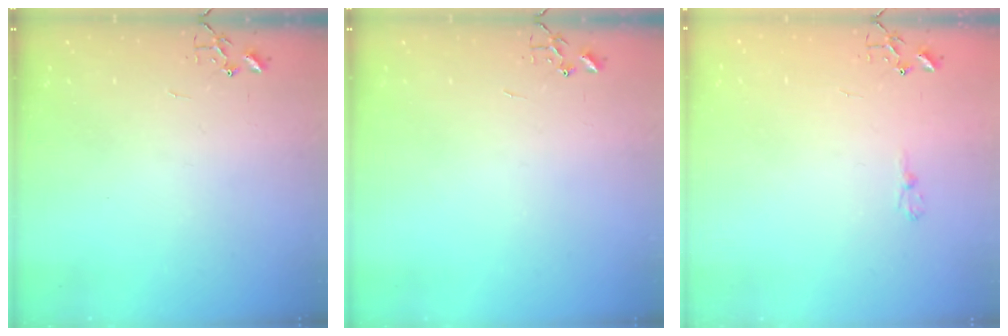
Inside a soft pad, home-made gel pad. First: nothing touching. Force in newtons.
{"total": 0.0}
{"total": 4.8, "press": 4.8, "slide": 0.5}